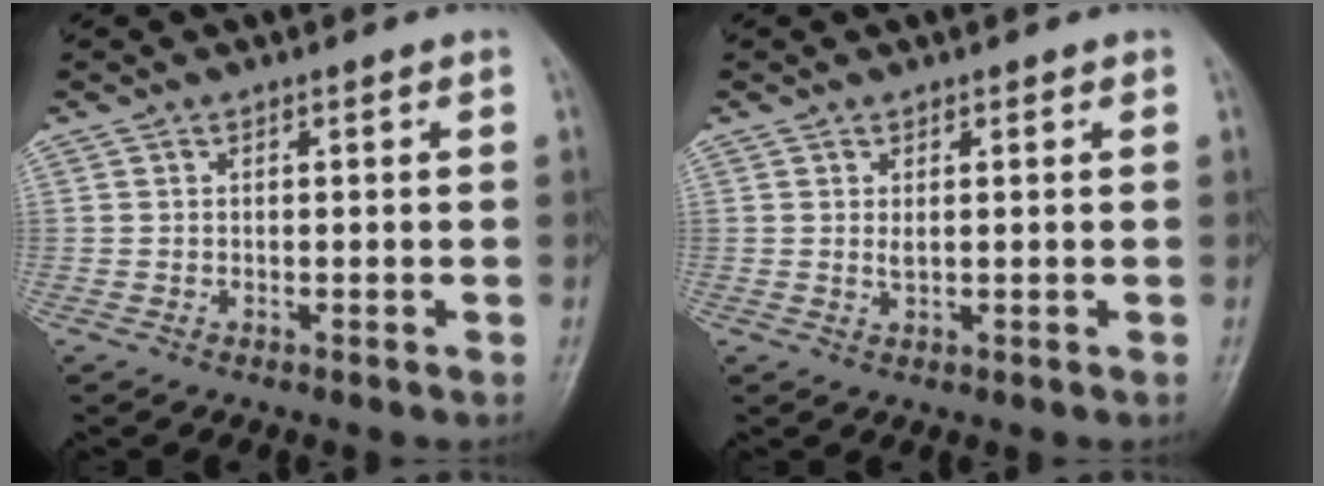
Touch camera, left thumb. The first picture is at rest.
{"total": 1.5, "force": [0.6, 0.7, 1.3], "torque": [-0.019, -0.005, 0.011]}